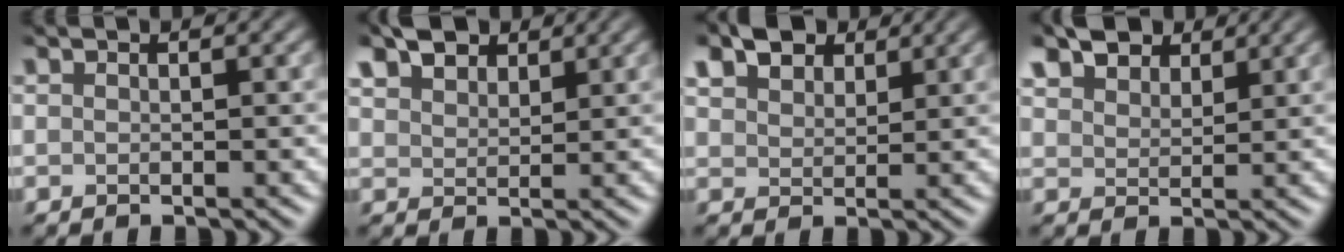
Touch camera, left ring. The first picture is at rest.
{"total": 3.8, "force": [2.8, 2.0, 1.6], "torque": [-0.043, 0.013, 0.051]}
{"total": 5.2, "force": [3.6, 2.9, 2.5], "torque": [-0.065, 0.012, 0.062]}
{"total": 5.2, "force": [4.0, 2.6, 2.1], "torque": [-0.060, 0.004, 0.075]}